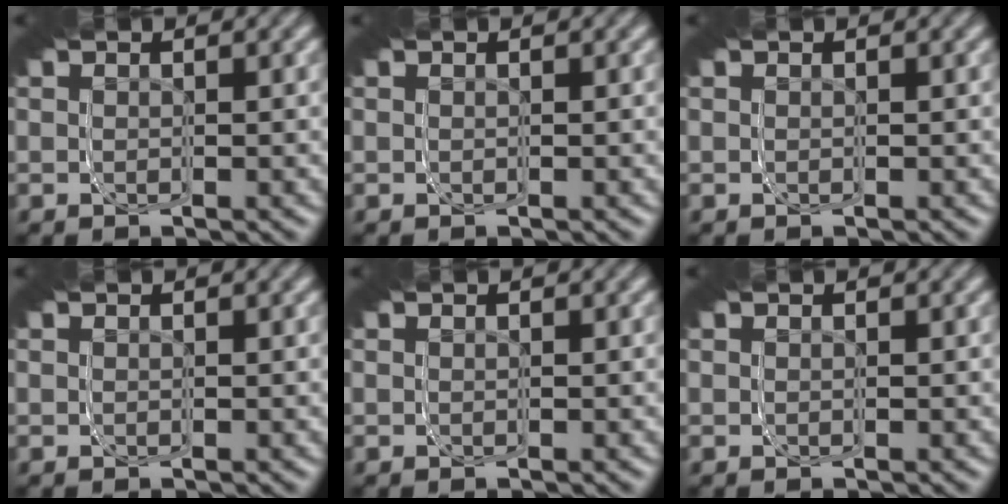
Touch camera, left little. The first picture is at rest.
{"total": 0.0}
{"total": 0.0}
{"total": 0.0}
{"total": 0.0}
{"total": 0.0}